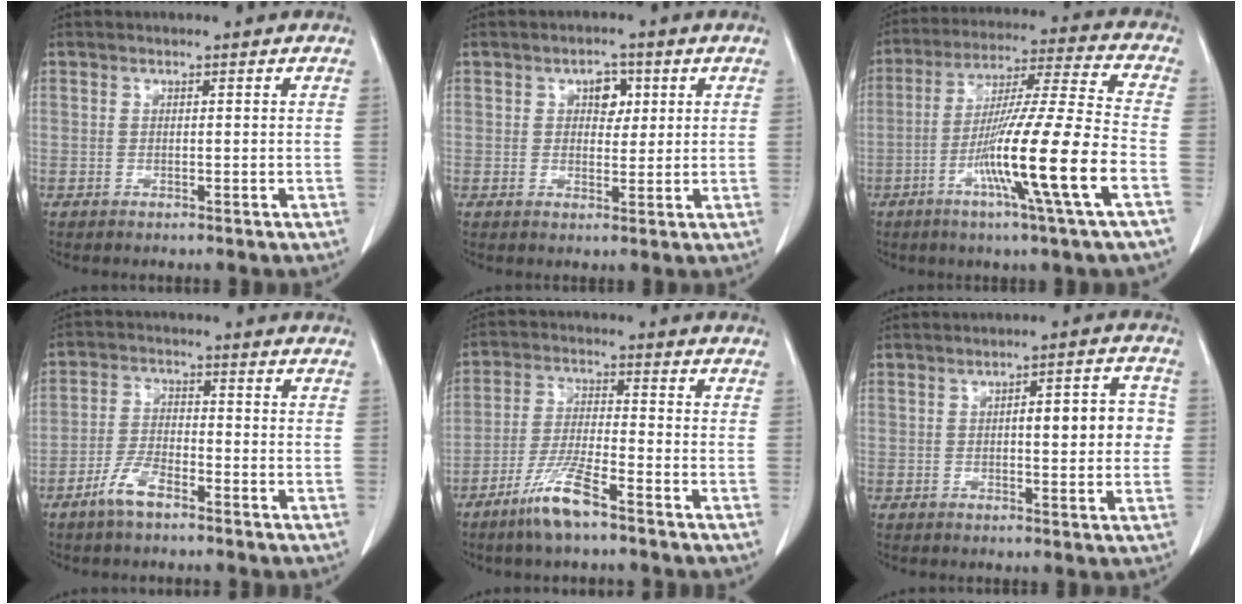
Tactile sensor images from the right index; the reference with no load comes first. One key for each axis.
{"total": 3.4, "fx": 1.2, "fy": 2.2, "fz": 2.3, "tx": -0.030, "ty": 0.007, "tz": 0.017}
{"total": 16.8, "fx": -6.1, "fy": -1.6, "fz": 15.6, "tx": -0.282, "ty": -0.015, "tz": -0.111}
{"total": 5.2, "fx": -3.6, "fy": 1.7, "fz": 3.3, "tx": -0.074, "ty": 0.001, "tz": -0.071}
{"total": 7.8, "fx": -5.4, "fy": 0.6, "fz": 5.6, "tx": -0.120, "ty": -0.013, "tz": -0.106}
{"total": 7.2, "fx": 0.4, "fy": 2.1, "fz": 6.9, "tx": -0.091, "ty": 0.022, "tz": 0.007}